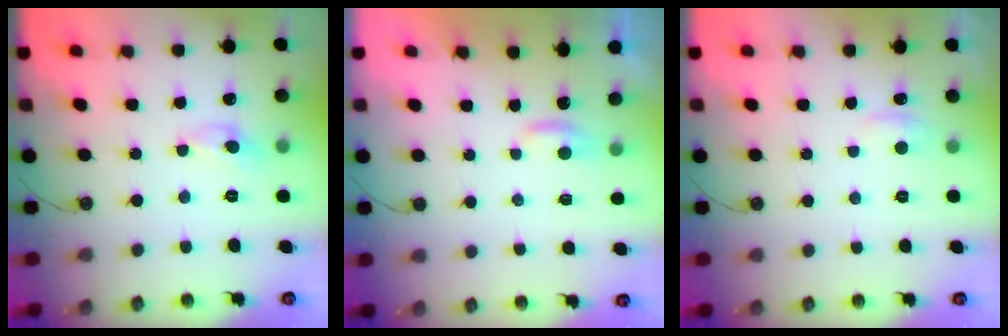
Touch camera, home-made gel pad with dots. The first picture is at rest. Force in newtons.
{"total": 2.0, "press": 1.9, "slide": 0.4}
{"total": 2.5, "press": 2.5, "slide": 0.5}